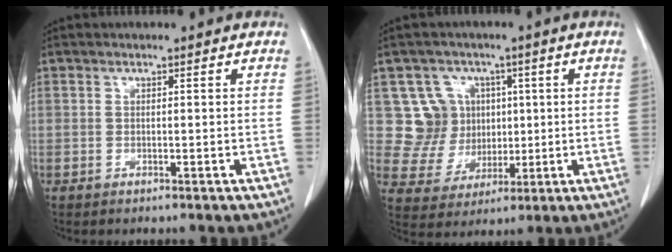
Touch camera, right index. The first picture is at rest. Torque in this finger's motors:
{"motor_torque": [-0.09, 0.18, 0.01, -0.02]}